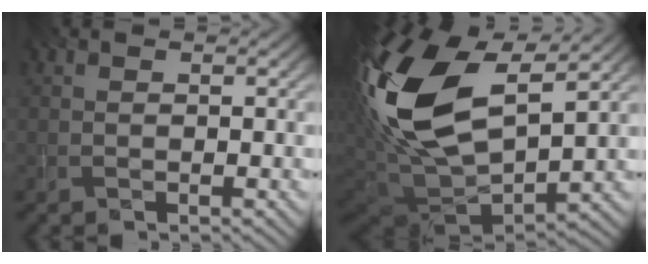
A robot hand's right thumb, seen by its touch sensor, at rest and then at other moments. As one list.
[{"total": 20.4, "force": [5.9, 10.9, 16.2], "torque": [-0.385, 0.004, 0.113]}]